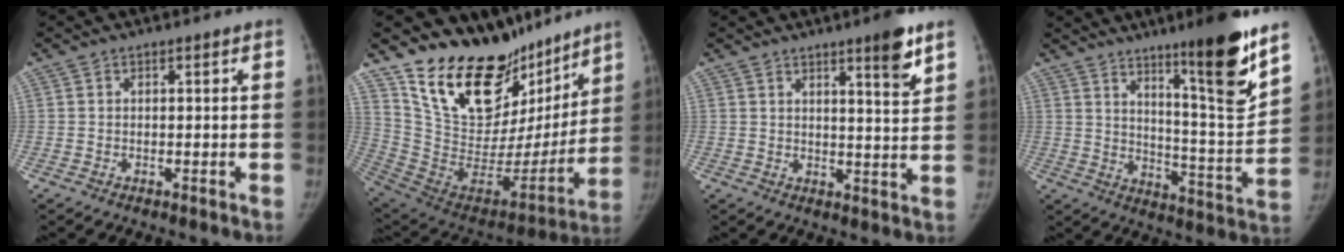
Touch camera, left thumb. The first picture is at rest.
{"total": 26.6, "force": [20.2, 12.9, 11.7], "torque": [-0.145, -0.112, 0.334]}
{"total": 6.9, "force": [4.4, 0.7, 5.2], "torque": [-0.067, -0.032, 0.062]}
{"total": 17.2, "force": [10.9, 1.4, 13.2], "torque": [-0.171, -0.080, 0.173]}